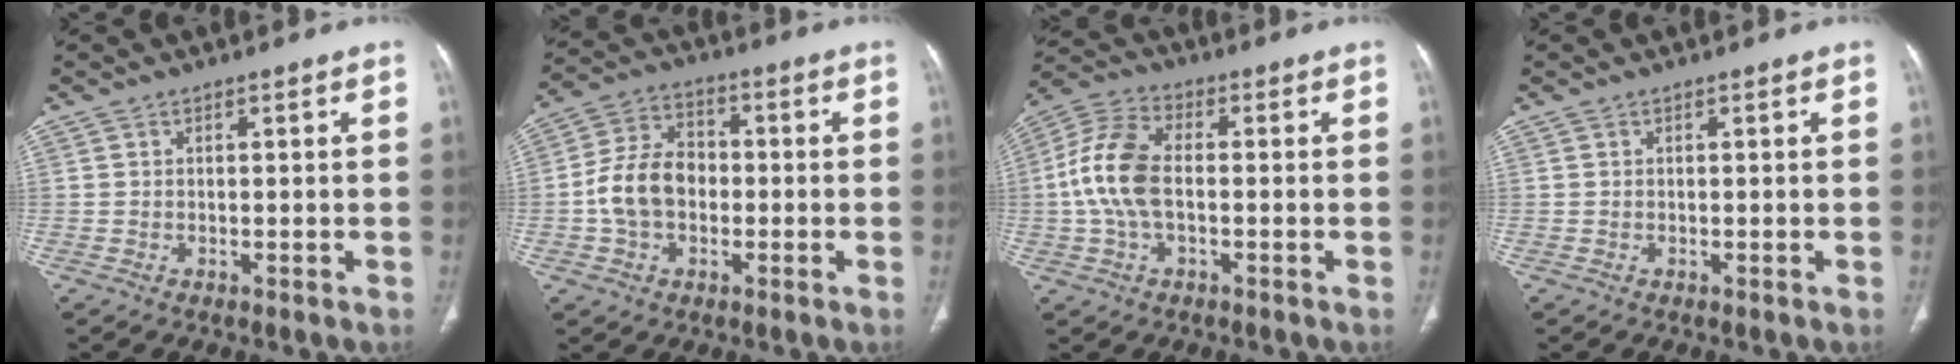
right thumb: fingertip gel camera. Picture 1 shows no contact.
{"total": 10.6, "force": [-1.3, 7.8, 7.0], "torque": [-0.122, 0.032, -0.032]}
{"total": 11.4, "force": [-0.8, 6.6, 9.2], "torque": [-0.193, 0.028, -0.021]}
{"total": 0.0}